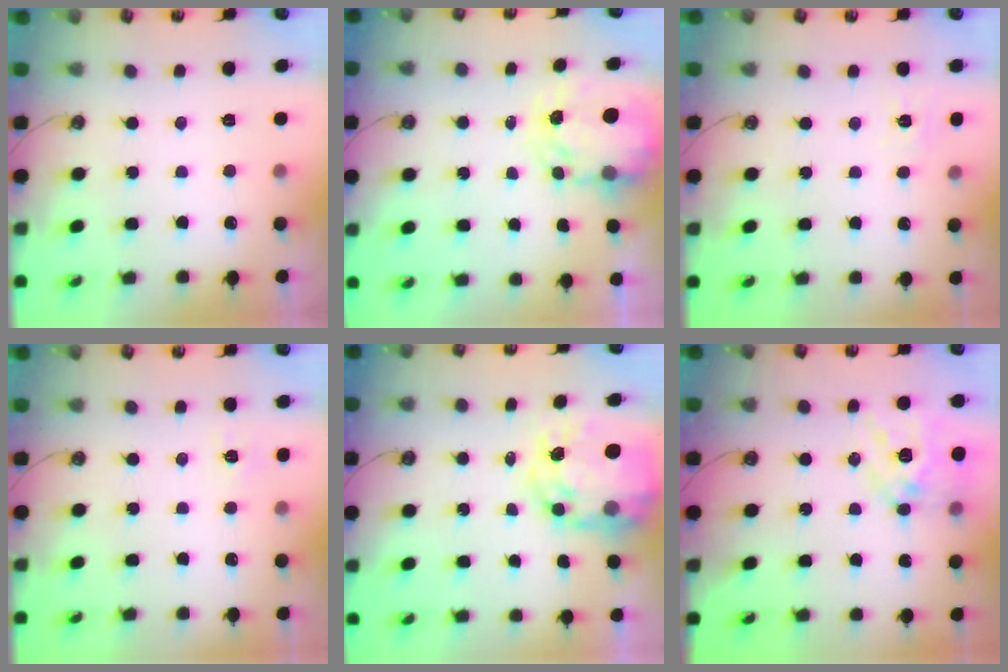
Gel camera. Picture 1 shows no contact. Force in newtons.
{"total": 4.0, "press": 4.0, "slide": 0.3}
{"total": 5.5, "press": 5.5, "slide": 0.6}
{"total": 5.8, "press": 5.7, "slide": 0.8}
{"total": 12.5, "press": 12.4, "slide": 0.9}
{"total": 15.4, "press": 15.3, "slide": 1.4}